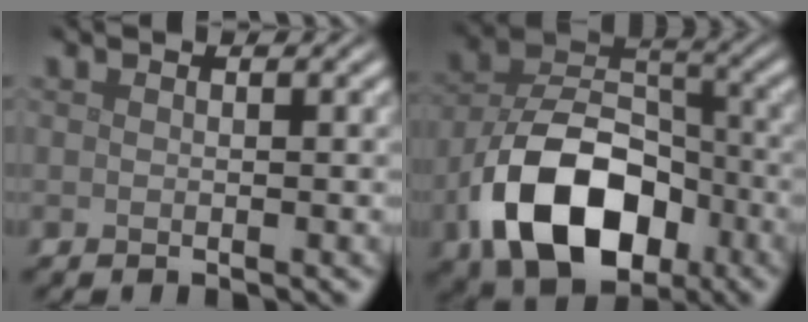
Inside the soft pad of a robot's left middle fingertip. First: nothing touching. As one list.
[{"total": 11.3, "force": [-4.7, 7.1, 7.4], "torque": [-0.142, -0.003, -0.087]}]